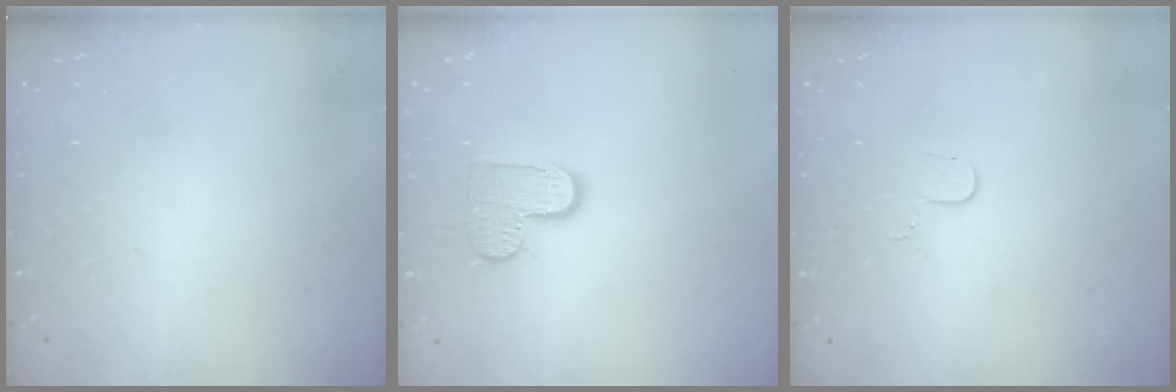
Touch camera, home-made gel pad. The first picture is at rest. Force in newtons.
{"total": 9.2, "press": 9.1, "slide": 0.6}
{"total": 3.5, "press": 3.5, "slide": 0.4}